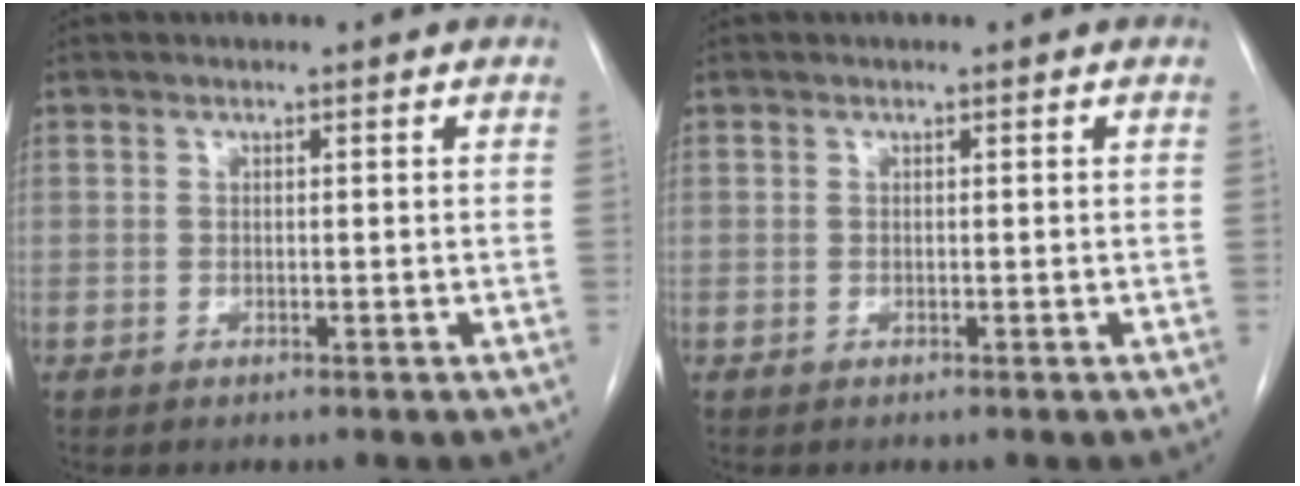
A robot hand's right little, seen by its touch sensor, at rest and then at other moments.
{"total": 0.0}